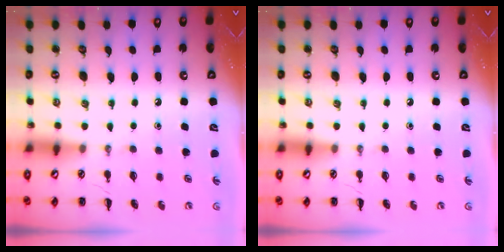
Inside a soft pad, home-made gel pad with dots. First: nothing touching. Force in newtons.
{"total": 0.0}